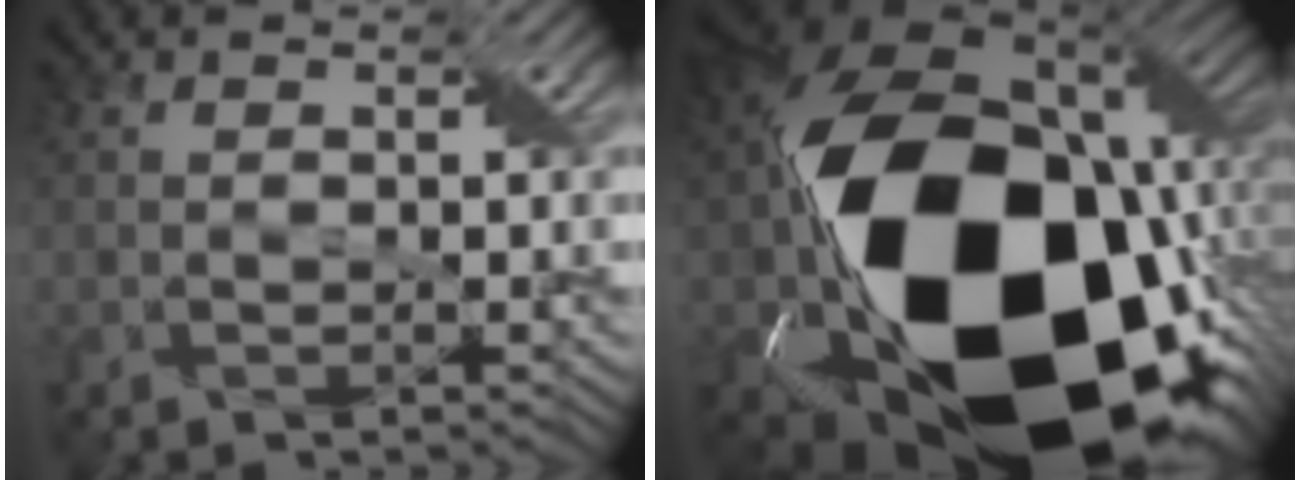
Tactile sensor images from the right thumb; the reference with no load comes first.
{"total": 23.7, "force": [-3.4, 16.4, 16.7], "torque": [-0.364, -0.070, -0.017]}